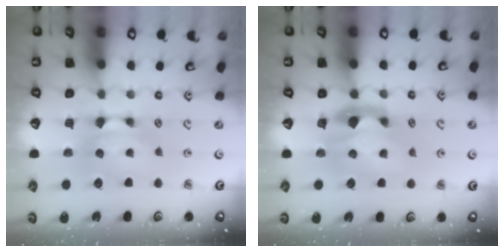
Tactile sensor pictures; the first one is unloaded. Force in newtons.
{"total": 2.8, "press": 2.5, "slide": 1.3}